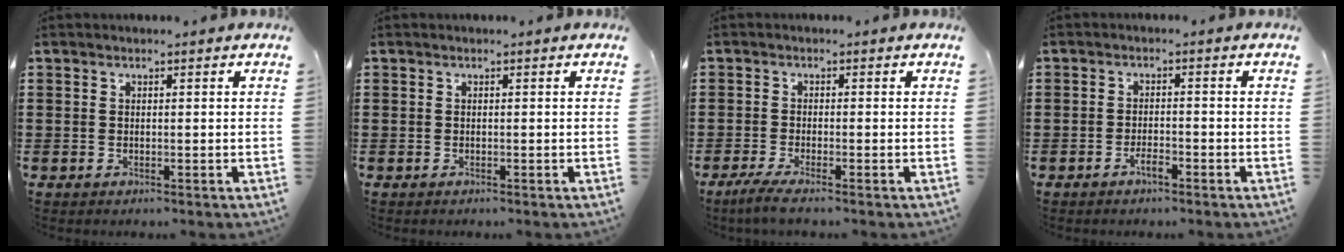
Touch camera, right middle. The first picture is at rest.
{"total": 0.0}
{"total": 2.2, "force": [-1.6, -0.1, 1.4], "torque": [-0.032, -0.003, -0.033]}
{"total": 2.3, "force": [-1.6, 0.6, 1.6], "torque": [-0.029, 0.001, -0.030]}